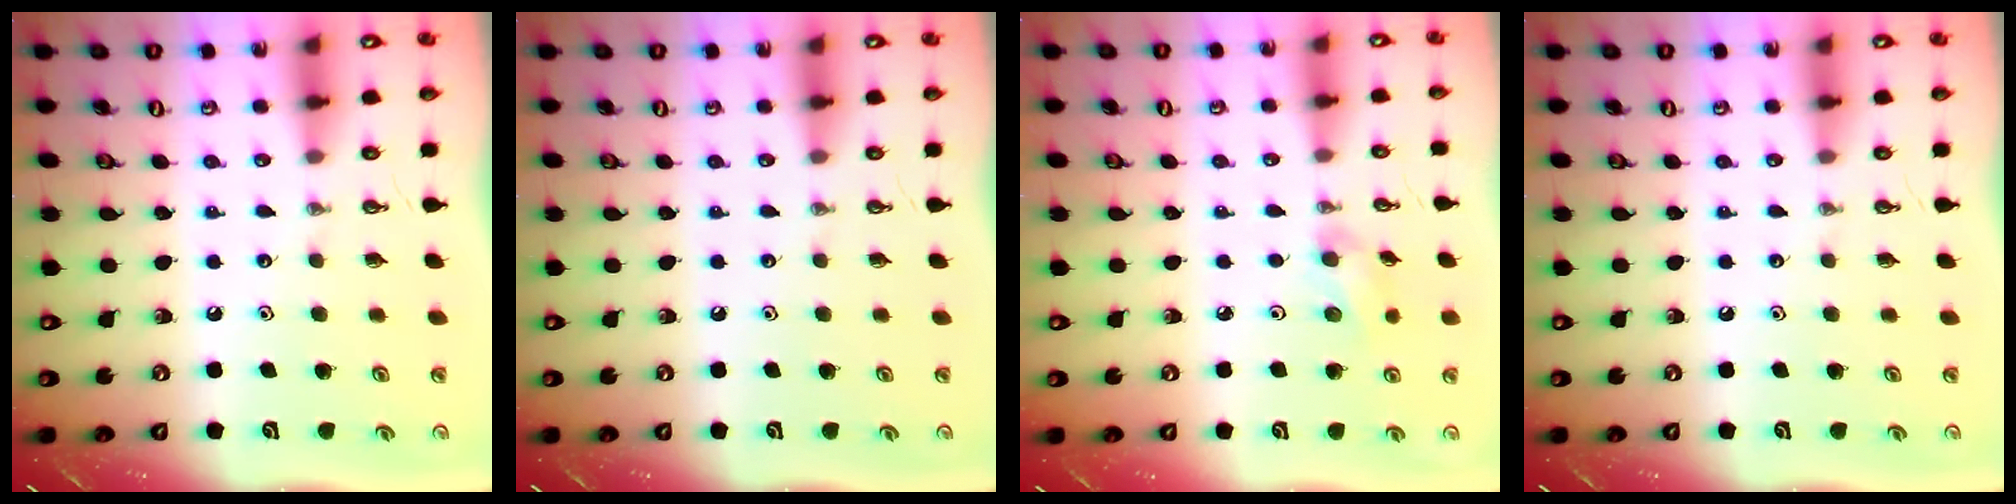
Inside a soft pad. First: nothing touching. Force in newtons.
{"total": 0.0}
{"total": 5.8, "press": 5.5, "slide": 2.0}
{"total": 0.0}